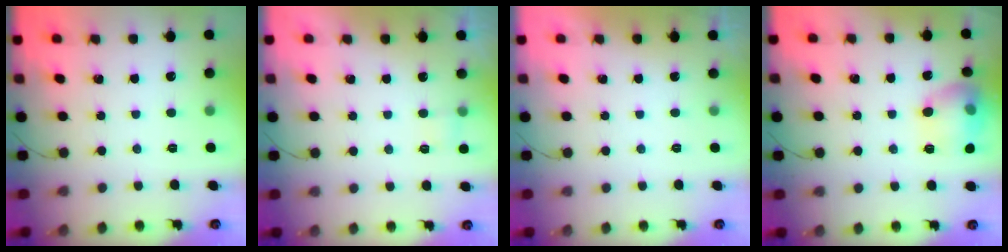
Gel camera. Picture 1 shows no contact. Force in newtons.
{"total": 2.8, "press": 2.6, "slide": 1.1}
{"total": 0.0}
{"total": 13.7, "press": 13.6, "slide": 1.2}